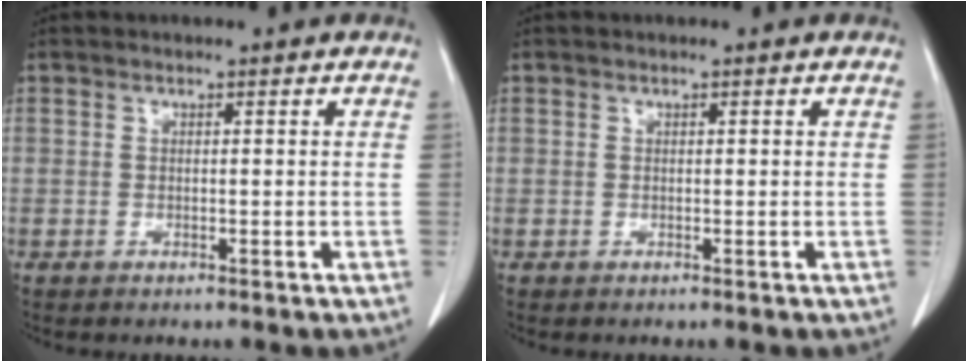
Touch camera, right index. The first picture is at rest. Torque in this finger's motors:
{"motor_torque": [-0.50, 0.25, -1.05, -0.21]}